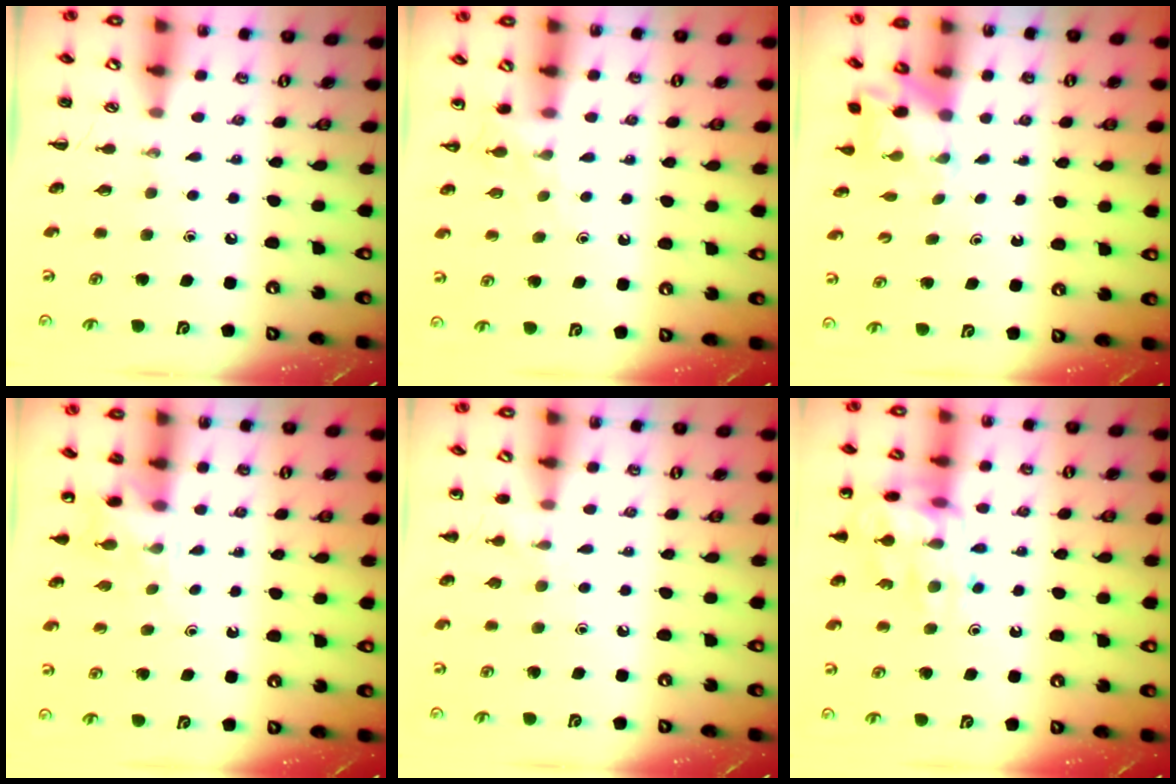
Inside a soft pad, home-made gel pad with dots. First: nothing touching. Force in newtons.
{"total": 5.5, "press": 5.3, "slide": 1.7}
{"total": 2.0, "press": 1.9, "slide": 0.6}
{"total": 4.4, "press": 4.2, "slide": 1.6}
{"total": 5.2, "press": 4.9, "slide": 1.5}
{"total": 15.5, "press": 15.4, "slide": 1.7}